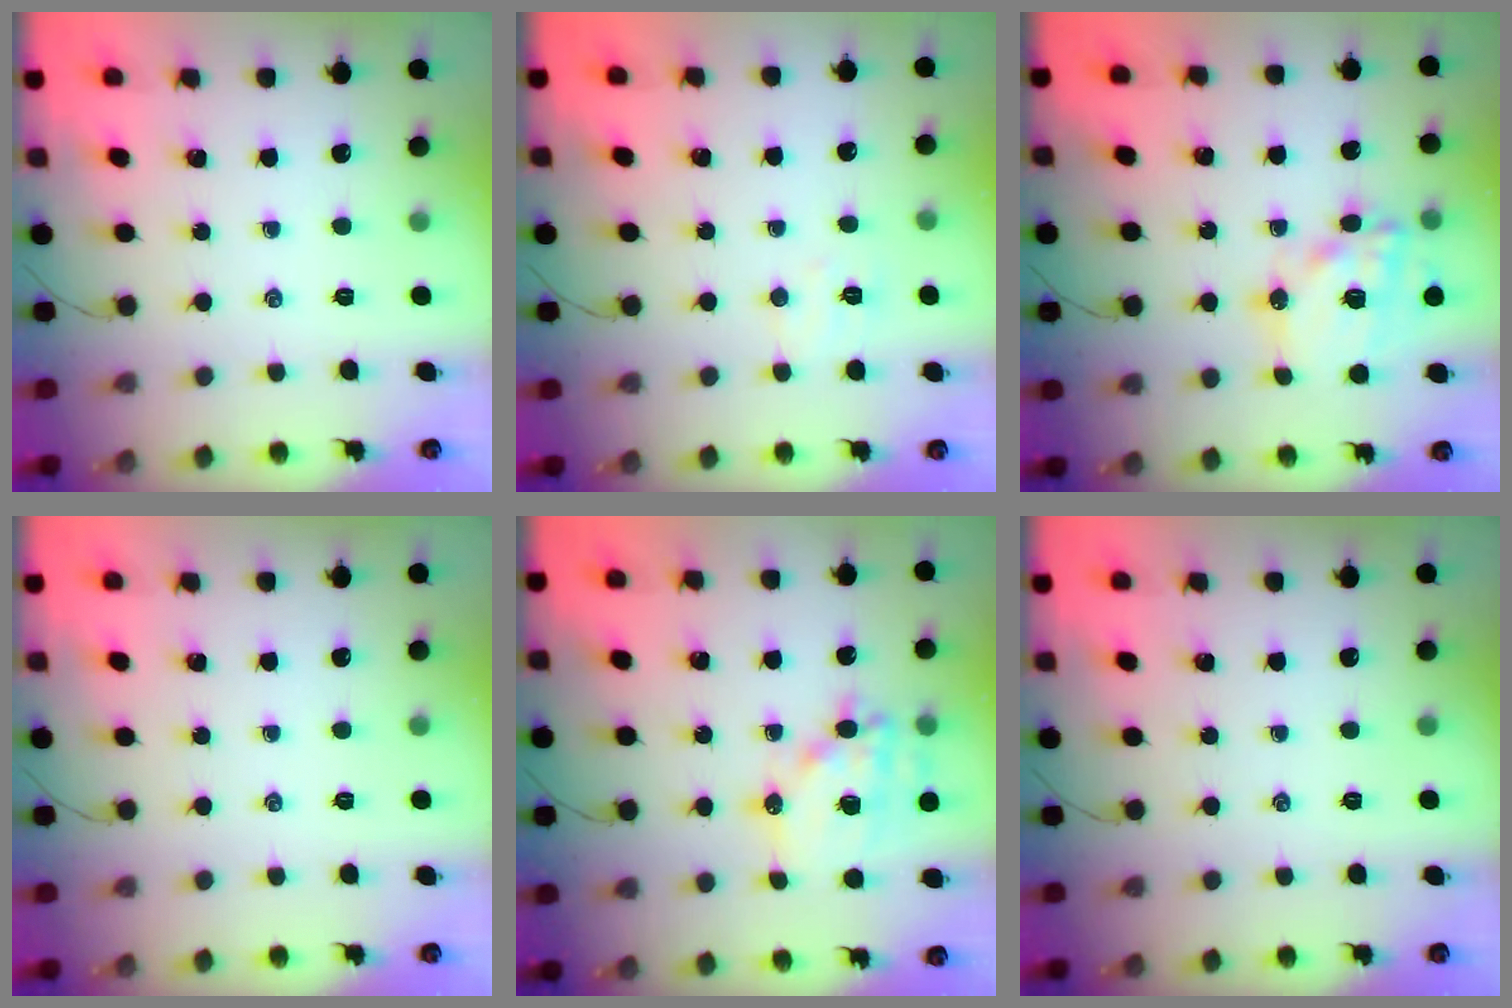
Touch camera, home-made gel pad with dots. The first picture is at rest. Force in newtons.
{"total": 4.0, "press": 3.9, "slide": 0.7}
{"total": 17.0, "press": 16.5, "slide": 3.9}
{"total": 0.0}
{"total": 15.8, "press": 15.4, "slide": 3.4}
{"total": 0.0}